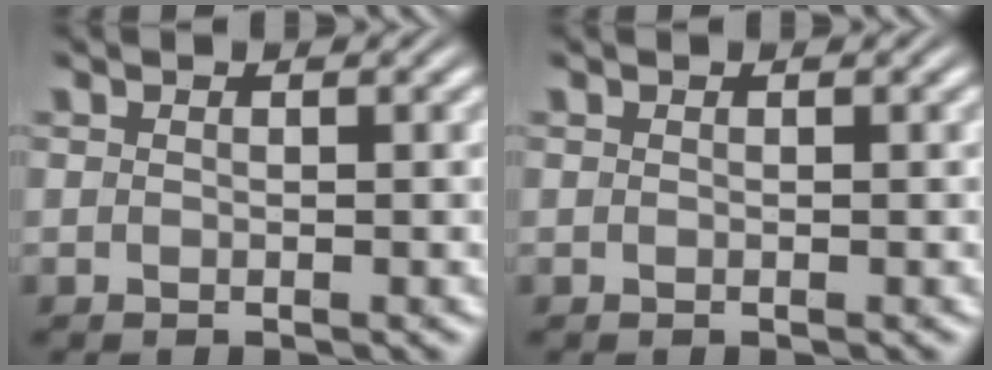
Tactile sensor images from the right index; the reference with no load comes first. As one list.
[{"total": 0.0}]